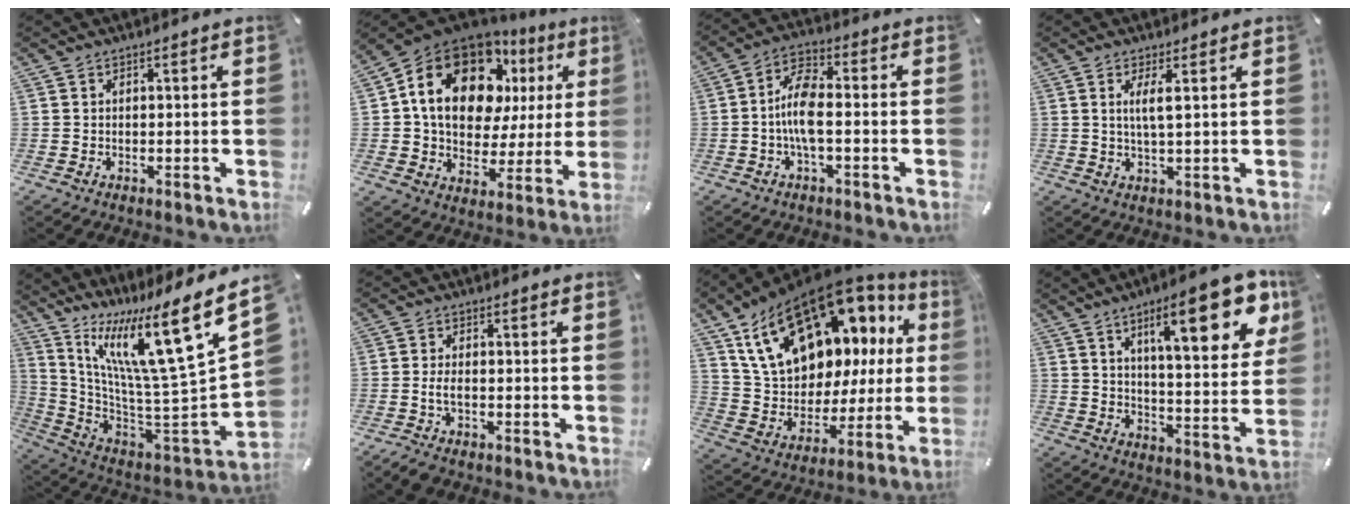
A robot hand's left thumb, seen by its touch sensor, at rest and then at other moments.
{"total": 20.9, "force": [8.3, 13.5, 13.7], "torque": [-0.243, -0.044, 0.135]}
{"total": 8.6, "force": [-1.4, 3.6, 7.7], "torque": [-0.157, 0.006, -0.026]}
{"total": 4.2, "force": [1.1, 0.6, 4.1], "torque": [-0.083, -0.002, 0.016]}
{"total": 20.8, "force": [11.6, 3.6, 16.9], "torque": [-0.287, -0.112, 0.176]}
{"total": 3.4, "force": [-1.4, 1.5, 2.7], "torque": [-0.060, 0.005, -0.029]}
{"total": 21.3, "force": [11.2, 13.1, 12.4], "torque": [-0.197, -0.070, 0.213]}
{"total": 20.4, "force": [9.8, 7.0, 16.5], "torque": [-0.237, -0.040, 0.145]}